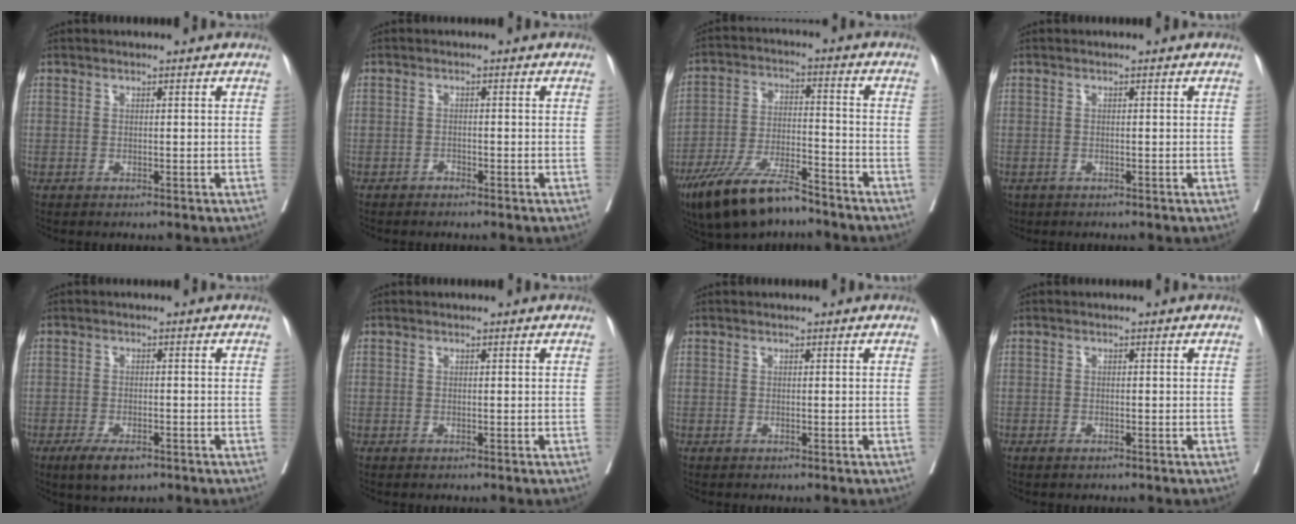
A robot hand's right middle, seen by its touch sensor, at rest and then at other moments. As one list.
[{"total": 0.8, "force": [-0.8, 0.1, 0.2], "torque": [-0.004, 0.000, -0.015]}, {"total": 13.0, "force": [-9.9, 3.3, 7.8], "torque": [-0.144, -0.016, -0.178]}, {"total": 2.0, "force": [-1.3, 1.4, 0.4], "torque": [-0.010, -0.001, -0.022]}, {"total": 4.6, "force": [-2.9, 1.6, 3.1], "torque": [-0.056, -0.006, -0.046]}, {"total": 0.0}, {"total": 0.0}, {"total": 0.7, "force": [-0.5, 0.3, 0.3], "torque": [-0.008, -0.001, -0.007]}]